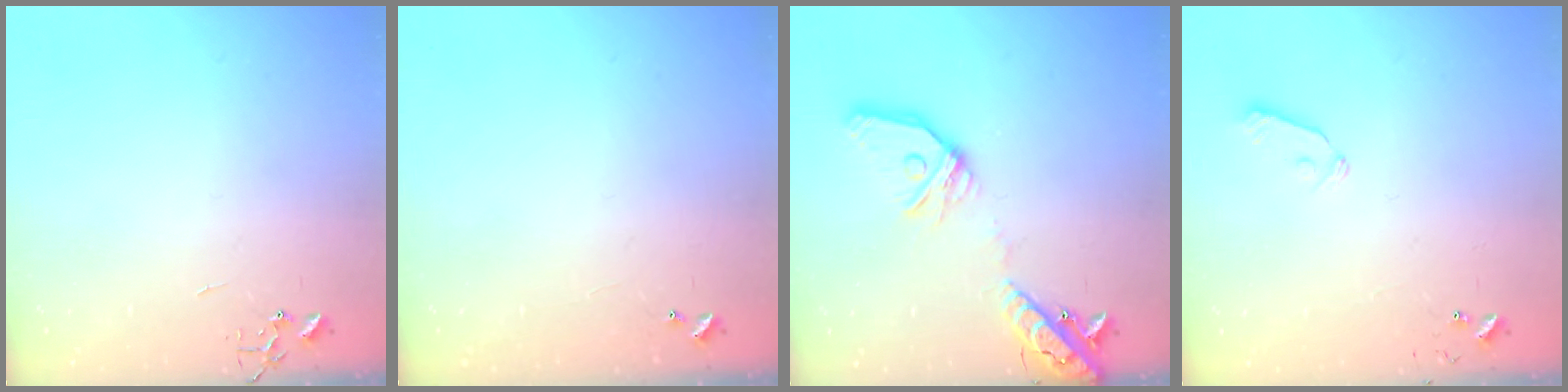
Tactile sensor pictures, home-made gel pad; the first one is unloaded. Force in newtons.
{"total": 5.0, "press": 5.0, "slide": 0.6}
{"total": 18.2, "press": 18.0, "slide": 3.2}
{"total": 5.9, "press": 5.9, "slide": 0.5}